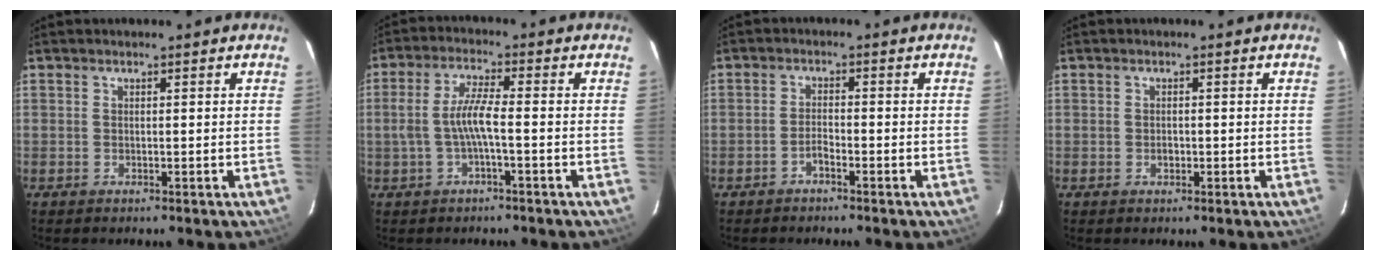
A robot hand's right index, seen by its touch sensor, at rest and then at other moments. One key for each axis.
{"total": 5.8, "fx": -1.4, "fy": 0.7, "fz": 5.6, "tx": -0.119, "ty": 0.005, "tz": -0.023}
{"total": 1.9, "fx": -1.5, "fy": 0.4, "fz": 1.1, "tx": -0.027, "ty": 0.005, "tz": -0.030}
{"total": 1.2, "fx": -0.3, "fy": 0.9, "fz": 0.7, "tx": -0.013, "ty": 0.003, "tz": -0.006}